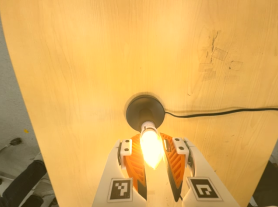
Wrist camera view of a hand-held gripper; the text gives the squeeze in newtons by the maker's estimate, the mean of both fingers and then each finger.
{"total": 12.8, "left": 12.3, "right": 13.4}